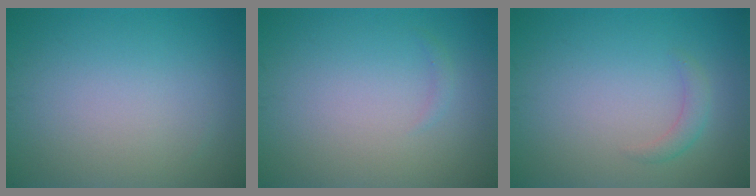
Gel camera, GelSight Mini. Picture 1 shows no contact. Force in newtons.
{"total": 0.5, "press": 0.5, "slide": 0.0}
{"total": 1.4, "press": 1.4, "slide": 0.0}